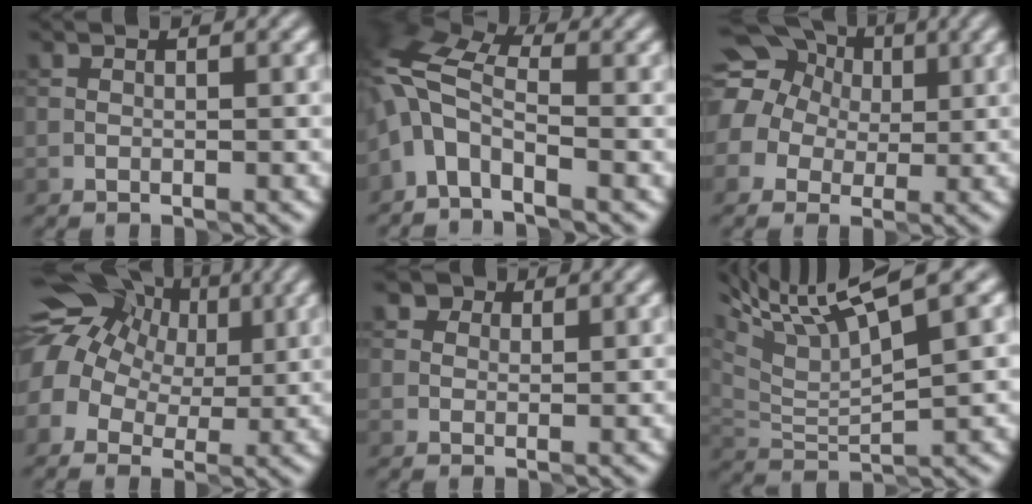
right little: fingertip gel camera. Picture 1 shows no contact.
{"total": 5.2, "force": [-1.9, 2.7, 4.0], "torque": [-0.083, 0.014, -0.050]}
{"total": 16.1, "force": [5.1, 14.0, 6.3], "torque": [-0.157, 0.049, 0.046]}
{"total": 14.0, "force": [5.4, 10.5, 7.6], "torque": [-0.162, 0.056, 0.069]}
{"total": 3.1, "force": [2.0, 2.0, 1.4], "torque": [-0.015, 0.011, 0.007]}
{"total": 7.8, "force": [5.1, 1.5, 5.7], "torque": [-0.111, 0.022, 0.096]}